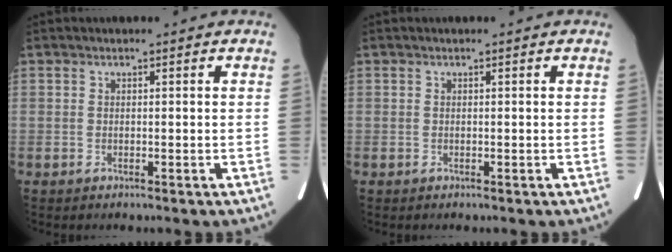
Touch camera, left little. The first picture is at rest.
{"total": 0.0}